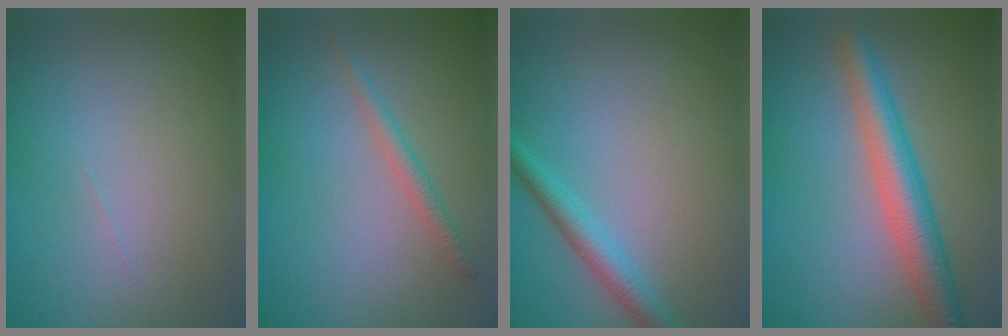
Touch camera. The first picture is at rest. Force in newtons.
{"total": 1.5, "press": 1.5, "slide": 0.0}
{"total": 2.3, "press": 2.3, "slide": 0.1}
{"total": 5.0, "press": 5.0, "slide": 0.1}